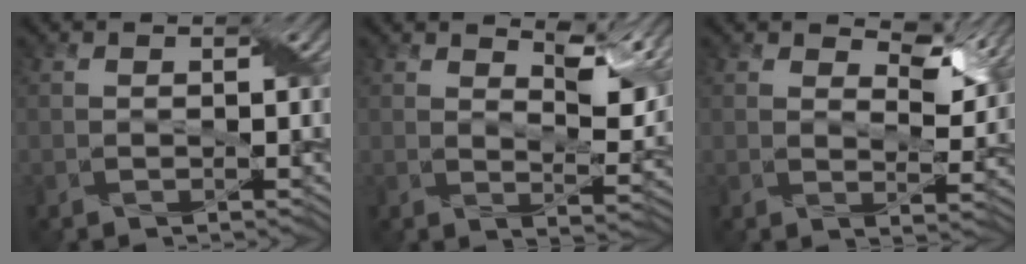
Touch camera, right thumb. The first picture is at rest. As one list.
[{"total": 7.1, "force": [4.5, 2.6, 4.8], "torque": [-0.085, -0.004, 0.073]}, {"total": 6.2, "force": [4.1, 2.7, 3.7], "torque": [-0.060, -0.004, 0.061]}]